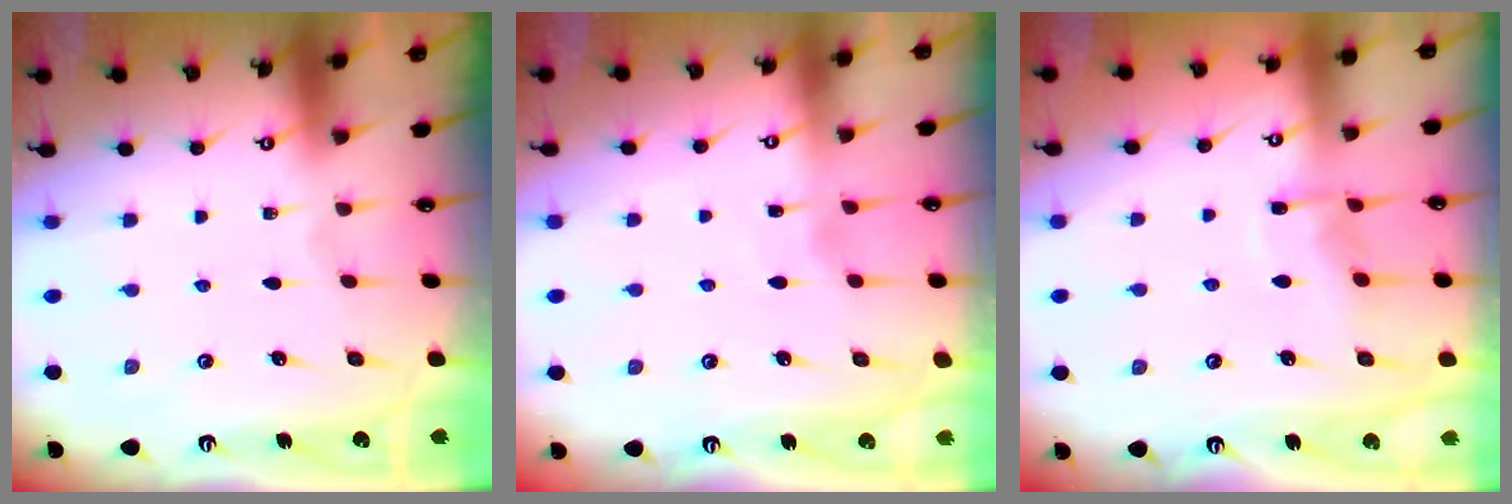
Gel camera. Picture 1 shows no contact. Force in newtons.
{"total": 2.1, "press": 2.1, "slide": 0.4}
{"total": 6.0, "press": 5.9, "slide": 0.6}